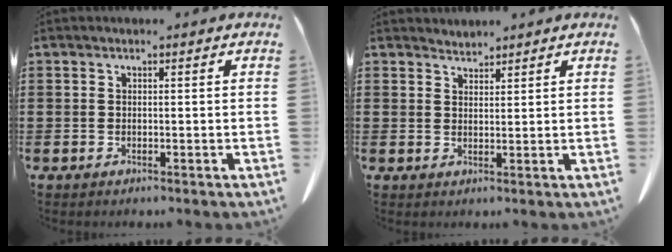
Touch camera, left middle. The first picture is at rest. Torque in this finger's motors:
{"motor_torque": [-1.09, 1.04, -0.23, -0.21]}